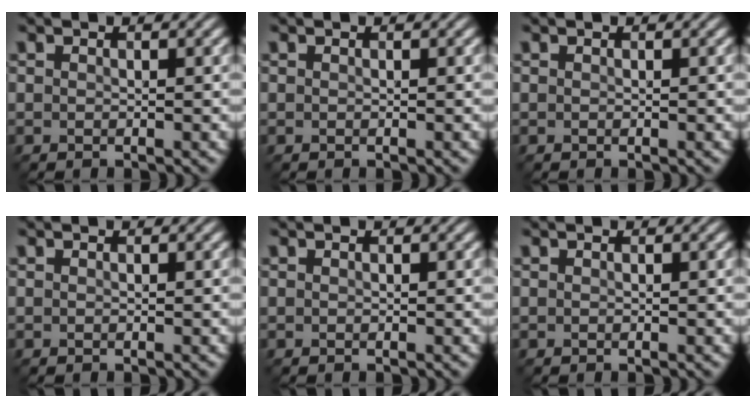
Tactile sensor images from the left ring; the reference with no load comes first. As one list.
[{"total": 0.0}, {"total": 0.0}, {"total": 0.0}, {"total": 0.0}, {"total": 0.0}]